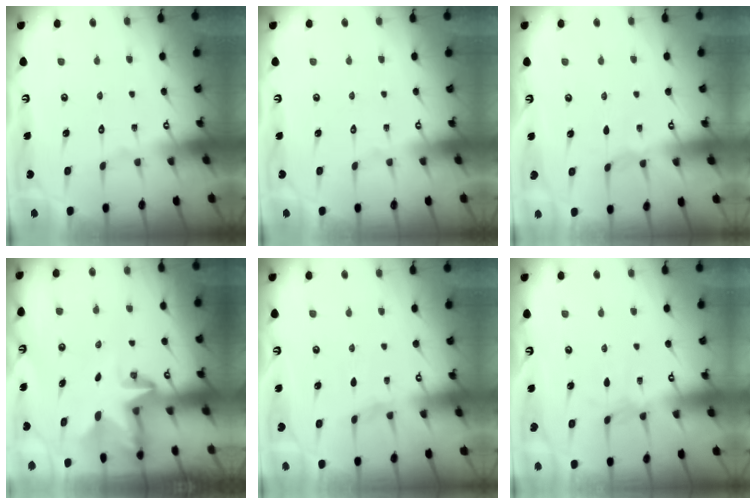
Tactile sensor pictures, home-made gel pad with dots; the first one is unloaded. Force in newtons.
{"total": 0.0}
{"total": 2.3, "press": 2.3, "slide": 0.4}
{"total": 2.8, "press": 2.8, "slide": 0.2}
{"total": 2.2, "press": 2.2, "slide": 0.3}
{"total": 2.9, "press": 2.9, "slide": 0.2}